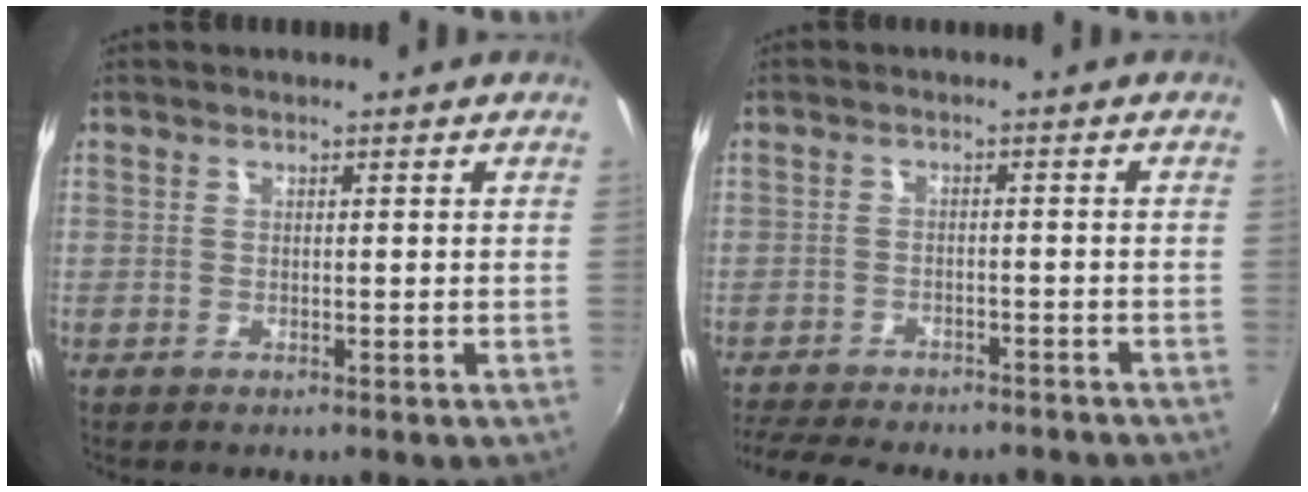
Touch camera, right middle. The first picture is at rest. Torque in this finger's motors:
{"motor_torque": [1.07, -1.07, 0.39, 0.14]}